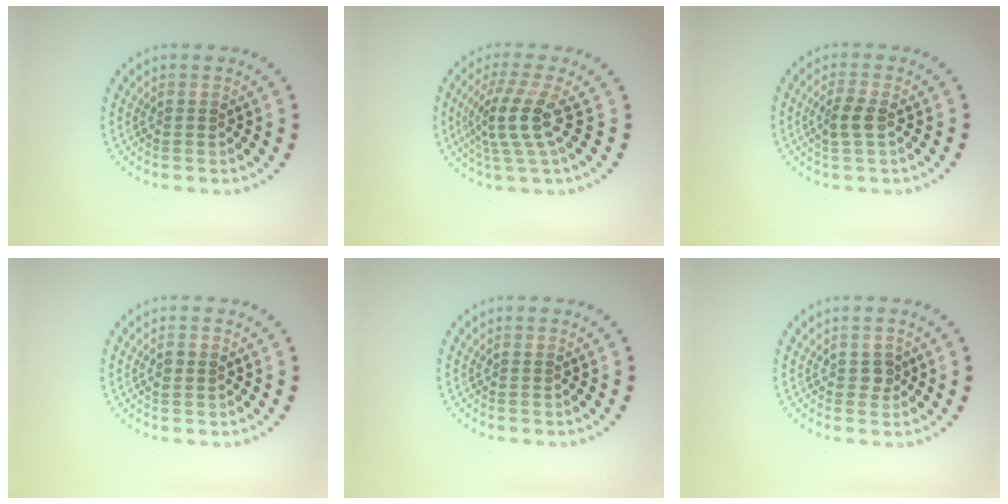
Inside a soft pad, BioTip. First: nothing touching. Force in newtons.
{"total": 3.7, "press": 2.9, "slide": 2.3}
{"total": 1.9, "press": 1.8, "slide": 0.5}
{"total": 1.1, "press": 1.1, "slide": 0.1}
{"total": 0.0}
{"total": 0.9, "press": 0.8, "slide": 0.3}